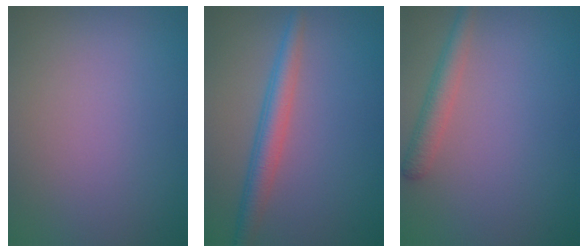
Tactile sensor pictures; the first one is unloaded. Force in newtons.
{"total": 3.4, "press": 3.4, "slide": 0.0}
{"total": 2.4, "press": 2.4, "slide": 0.1}